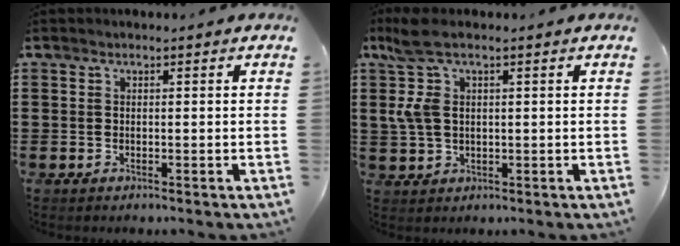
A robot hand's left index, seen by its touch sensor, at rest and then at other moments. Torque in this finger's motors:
{"motor_torque": [2.14, 0.00, 0.34, 0.19]}